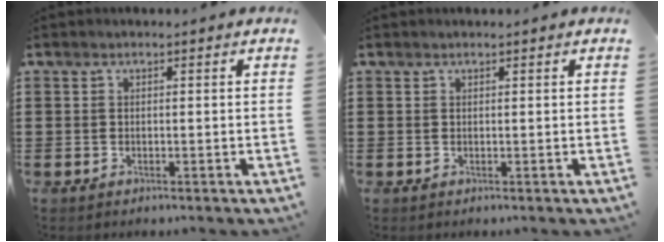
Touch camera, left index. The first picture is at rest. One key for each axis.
{"total": 0.0}